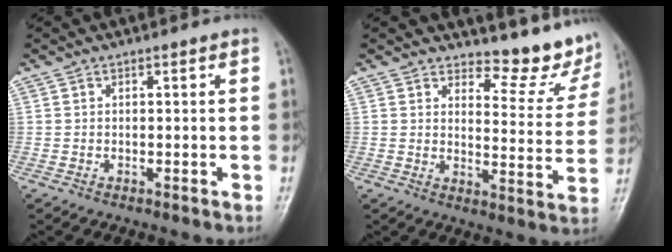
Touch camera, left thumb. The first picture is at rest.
{"total": 10.6, "force": [9.8, 3.0, 2.9], "torque": [-0.006, -0.104, 0.113]}